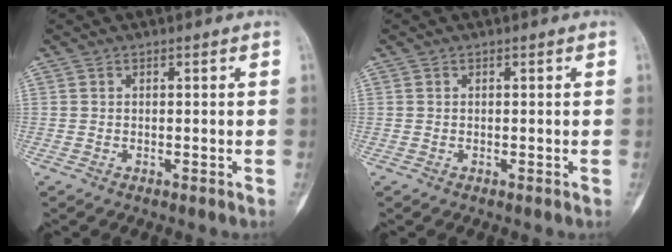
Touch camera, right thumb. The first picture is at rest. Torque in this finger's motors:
{"motor_torque": [-0.78, 0.80, 0.10, 0.10, 0.01]}